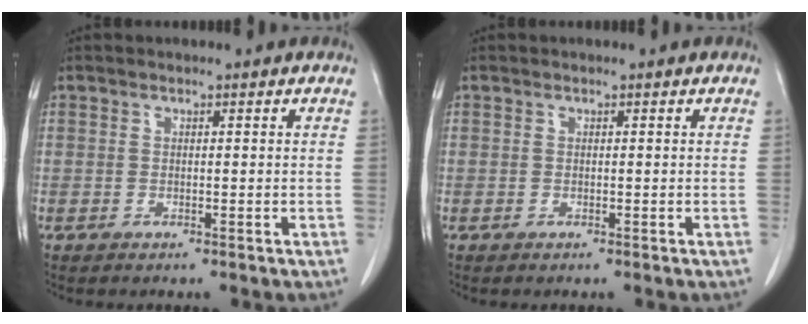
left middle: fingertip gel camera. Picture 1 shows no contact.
{"total": 0.0}